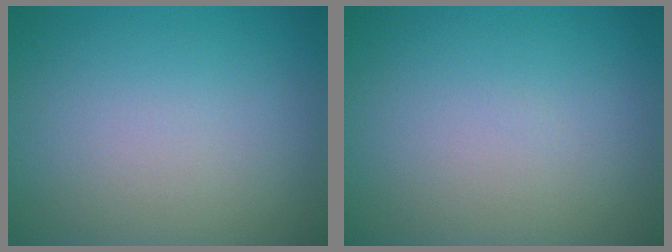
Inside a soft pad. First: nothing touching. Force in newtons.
{"total": 0.0}